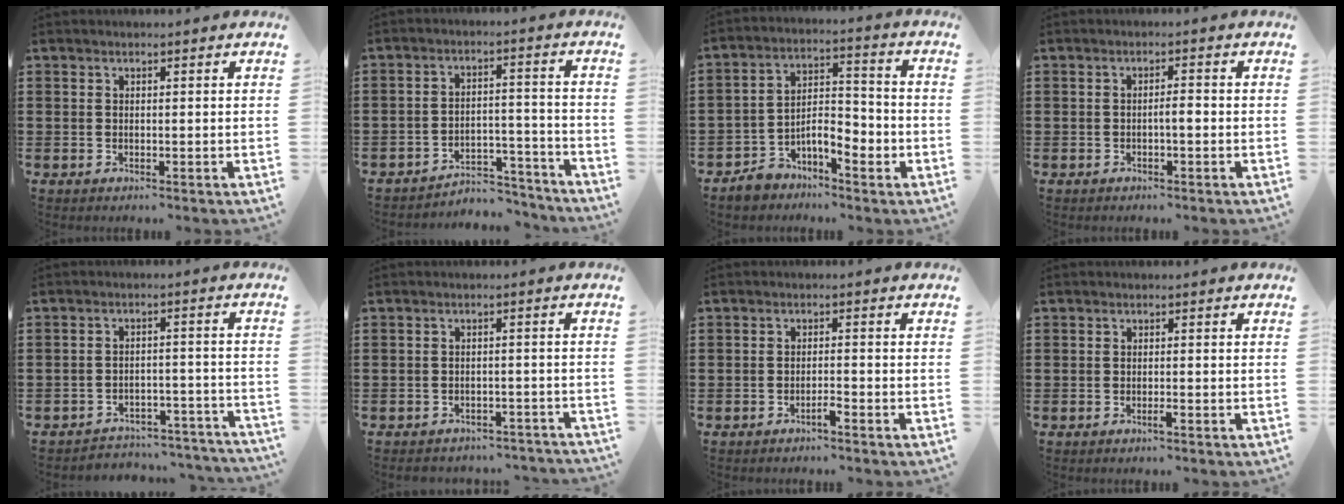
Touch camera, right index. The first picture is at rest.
{"total": 4.7, "force": [-4.4, 1.2, 1.2], "torque": [-0.023, 0.010, -0.091]}
{"total": 5.8, "force": [-3.6, 3.1, 3.3], "torque": [-0.068, 0.013, -0.072]}
{"total": 1.8, "force": [-0.5, 0.3, 1.7], "torque": [-0.031, 0.001, -0.010]}
{"total": 3.9, "force": [-3.8, 0.6, 0.5], "torque": [-0.014, 0.005, -0.081]}
{"total": 2.3, "force": [-2.3, 0.4, 0.1], "torque": [-0.009, 0.000, -0.048]}
{"total": 1.6, "force": [-1.3, 0.0, 0.9], "torque": [-0.017, -0.002, -0.024]}
{"total": 1.0, "force": [-0.7, 0.1, 0.7], "torque": [-0.015, -0.003, -0.012]}